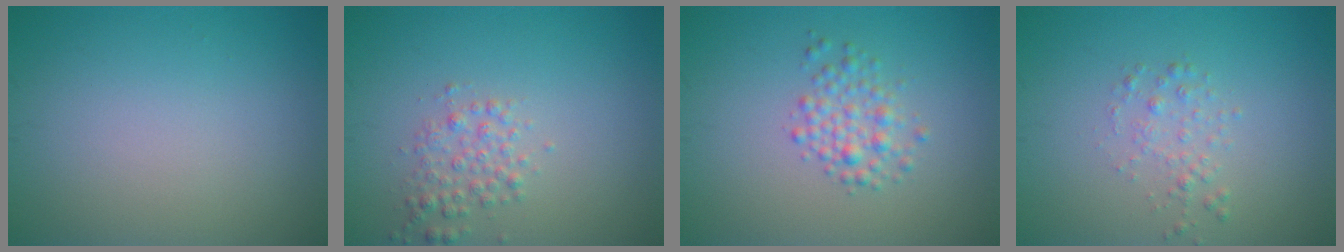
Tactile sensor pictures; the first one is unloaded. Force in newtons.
{"total": 2.0, "press": 2.0, "slide": 0.1}
{"total": 2.4, "press": 2.4, "slide": 0.0}
{"total": 1.4, "press": 1.4, "slide": 0.1}